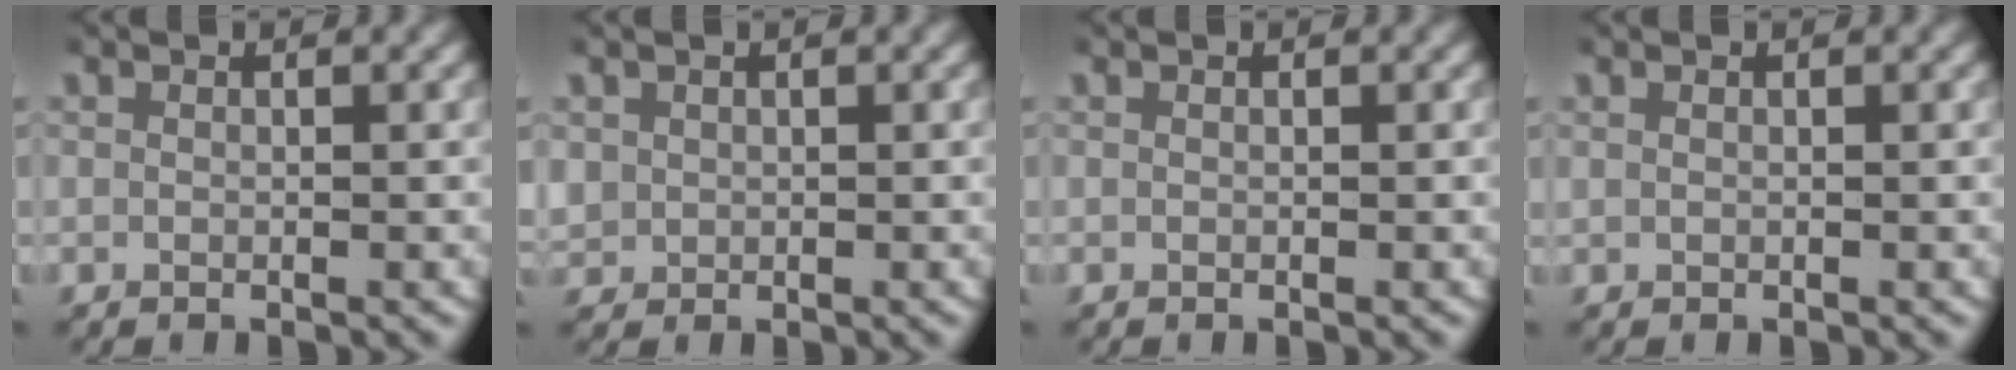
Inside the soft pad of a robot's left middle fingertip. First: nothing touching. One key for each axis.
{"total": 1.9, "fx": 0.3, "fy": 1.8, "fz": 0.5, "tx": -0.029, "ty": -0.006, "tz": 0.012}
{"total": 0.0}
{"total": 0.0}